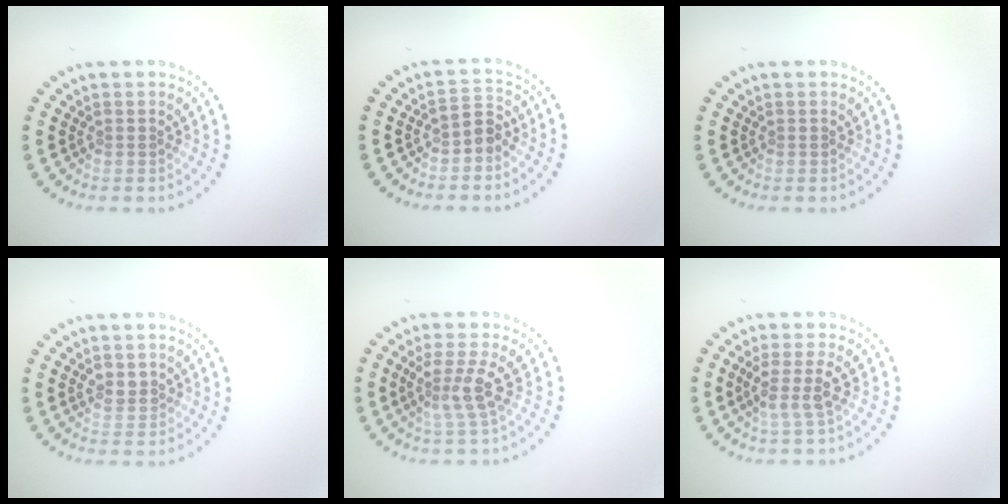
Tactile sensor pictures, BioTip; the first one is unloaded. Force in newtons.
{"total": 1.9, "press": 1.6, "slide": 1.0}
{"total": 0.0}
{"total": 1.6, "press": 1.5, "slide": 0.4}
{"total": 2.9, "press": 2.3, "slide": 1.8}
{"total": 2.4, "press": 2.0, "slide": 1.4}